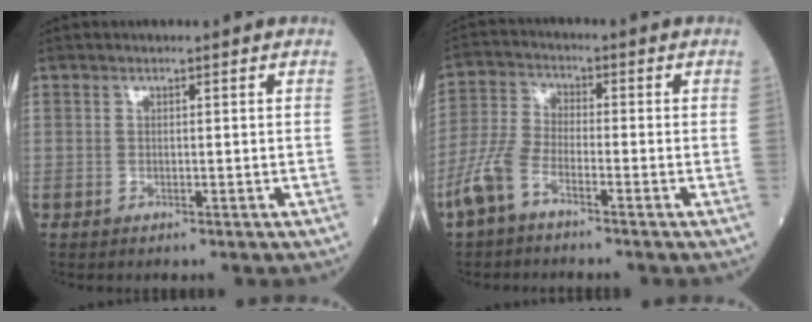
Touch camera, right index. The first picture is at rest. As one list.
[{"total": 6.2, "force": [-4.0, 2.1, 4.3], "torque": [-0.114, -0.003, -0.090]}]